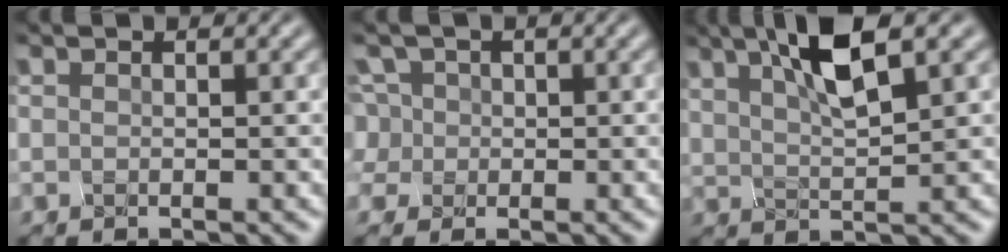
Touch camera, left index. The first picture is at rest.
{"total": 1.9, "force": [0.1, 1.8, -0.4], "torque": [-0.015, 0.019, 0.012]}
{"total": 4.5, "force": [2.9, 0.3, 3.5], "torque": [-0.075, 0.006, 0.071]}